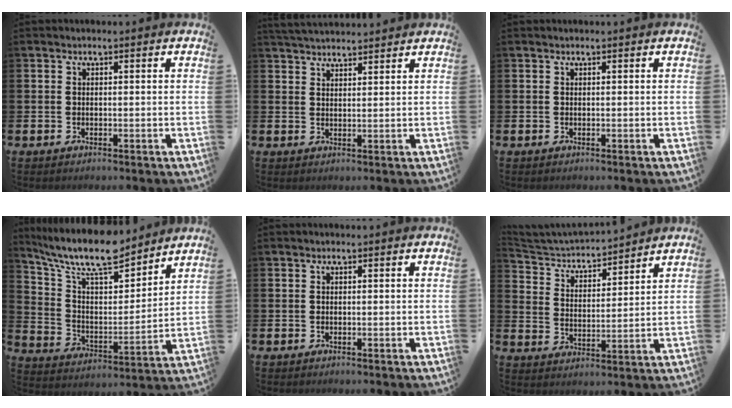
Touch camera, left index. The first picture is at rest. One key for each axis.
{"total": 3.3, "fx": 3.3, "fy": 0.2, "fz": 0.3, "tx": -0.015, "ty": -0.014, "tz": 0.061}
{"total": 0.0}
{"total": 11.4, "fx": 9.9, "fy": 2.8, "fz": 4.8, "tx": -0.117, "ty": -0.066, "tz": 0.172}
{"total": 0.0}
{"total": 3.9, "fx": 3.8, "fy": 0.9, "fz": 0.3, "tx": -0.037, "ty": -0.033, "tz": 0.061}